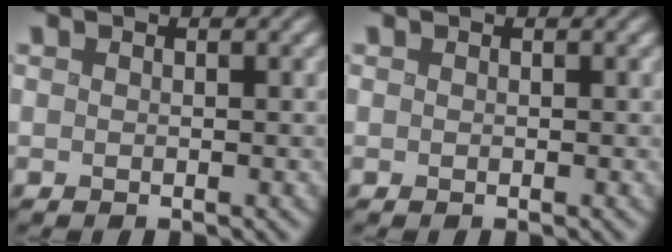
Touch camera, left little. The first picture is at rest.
{"total": 0.0}